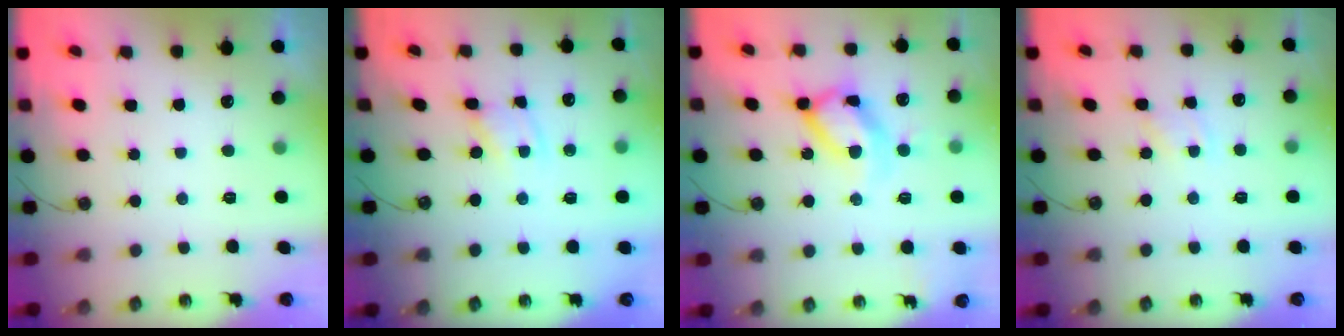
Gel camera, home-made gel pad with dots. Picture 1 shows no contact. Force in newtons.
{"total": 2.6, "press": 2.6, "slide": 0.2}
{"total": 15.7, "press": 15.6, "slide": 1.5}
{"total": 1.7, "press": 1.6, "slide": 0.2}